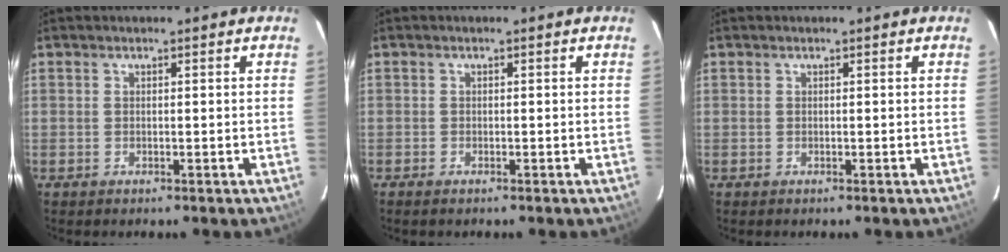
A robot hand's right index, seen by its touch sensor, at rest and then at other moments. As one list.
[{"total": 1.0, "force": [-0.8, 0.4, 0.3], "torque": [-0.008, -0.003, -0.017]}, {"total": 0.0}]